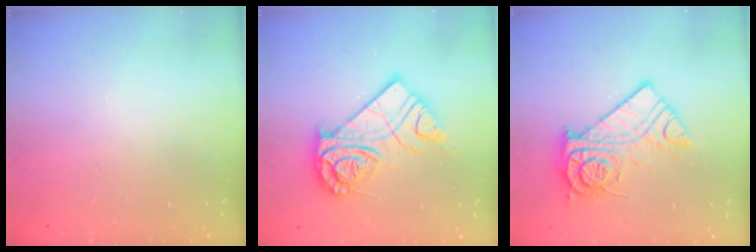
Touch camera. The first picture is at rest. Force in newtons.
{"total": 15.9, "press": 15.9, "slide": 1.3}
{"total": 14.0, "press": 13.9, "slide": 1.4}